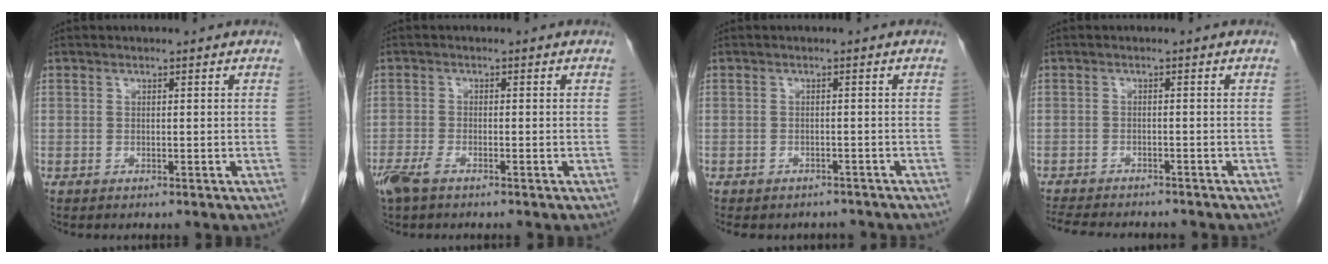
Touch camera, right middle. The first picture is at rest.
{"total": 3.3, "force": [-2.3, 0.9, 2.2], "torque": [-0.049, -0.006, -0.044]}
{"total": 6.1, "force": [-5.3, 2.9, 0.9], "torque": [-0.011, 0.002, -0.062]}
{"total": 10.9, "force": [-9.8, 2.5, 4.1], "torque": [-0.077, -0.008, -0.135]}